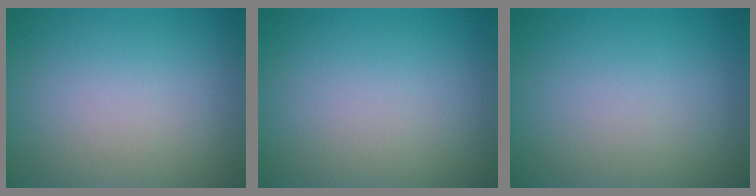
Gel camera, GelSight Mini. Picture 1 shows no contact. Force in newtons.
{"total": 0.0}
{"total": 0.0}